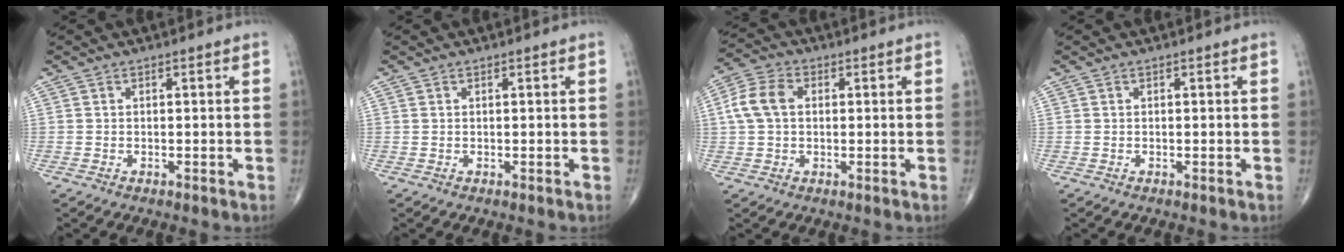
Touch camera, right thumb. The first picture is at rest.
{"total": 0.0}
{"total": 7.3, "force": [1.0, 5.1, 5.2], "torque": [-0.109, 0.020, 0.014]}
{"total": 0.0}